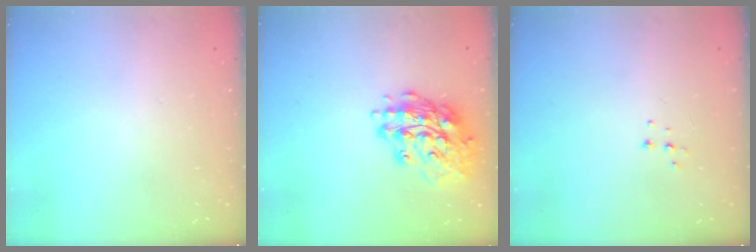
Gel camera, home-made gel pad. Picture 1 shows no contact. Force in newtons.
{"total": 16.9, "press": 16.6, "slide": 3.1}
{"total": 3.7, "press": 3.7, "slide": 0.3}